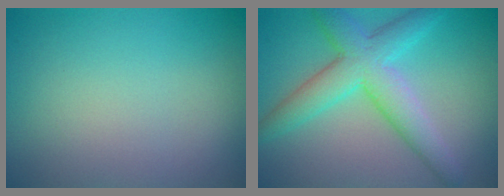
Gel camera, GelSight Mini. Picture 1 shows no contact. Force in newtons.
{"total": 5.8, "press": 5.8, "slide": 0.2}